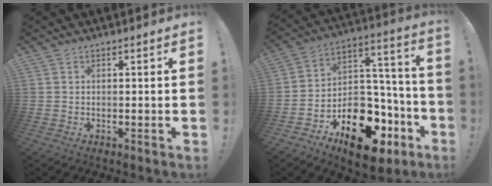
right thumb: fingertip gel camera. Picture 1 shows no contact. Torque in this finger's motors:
{"motor_torque": [2.71, 1.39, 0.51, -0.06, 0.18]}